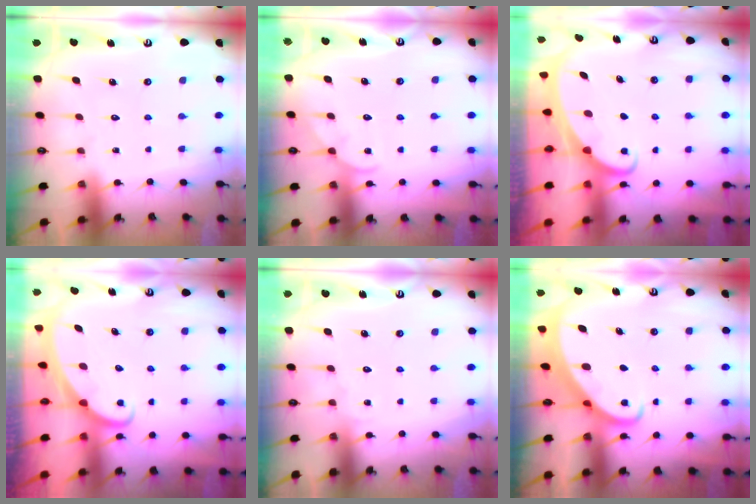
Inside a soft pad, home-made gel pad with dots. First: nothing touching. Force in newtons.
{"total": 3.4, "press": 3.4, "slide": 0.4}
{"total": 2.1, "press": 2.0, "slide": 0.3}
{"total": 2.4, "press": 2.3, "slide": 0.3}
{"total": 3.4, "press": 3.4, "slide": 0.4}
{"total": 2.8, "press": 2.7, "slide": 0.3}